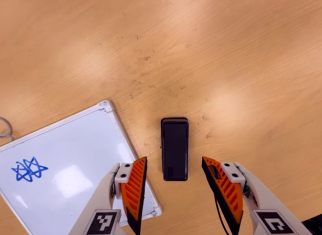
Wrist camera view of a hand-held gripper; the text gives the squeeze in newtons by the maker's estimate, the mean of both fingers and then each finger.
{"total": 0.0}